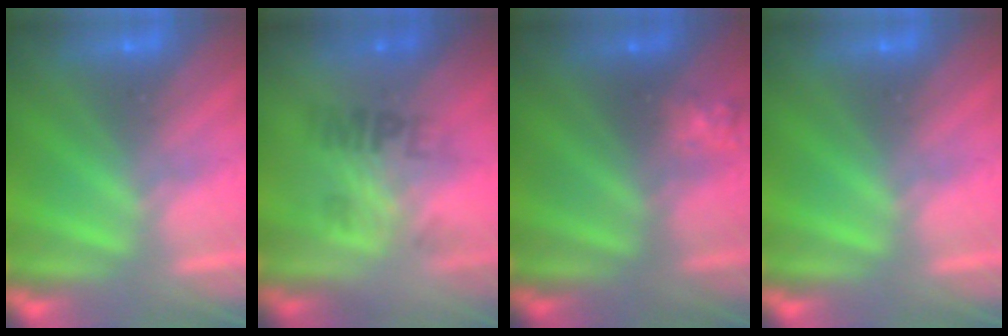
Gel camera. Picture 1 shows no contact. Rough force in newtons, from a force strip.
{"total": 2.3}
{"total": 2.3}
{"total": 0.0}